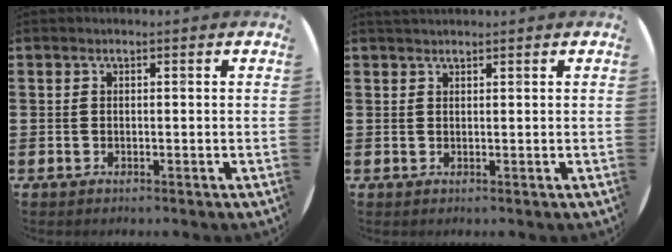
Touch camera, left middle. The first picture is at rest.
{"total": 0.8, "force": [0.8, 0.0, 0.1], "torque": [-0.002, 0.000, 0.015]}